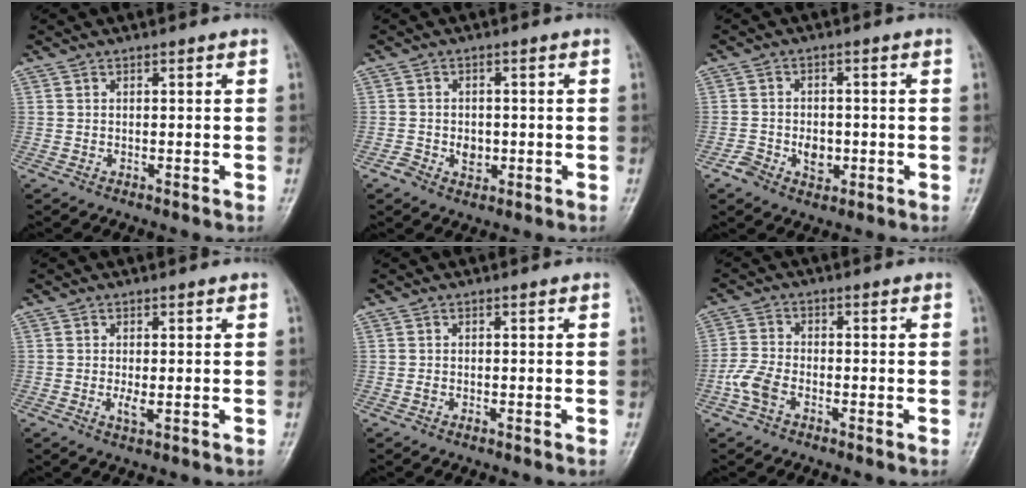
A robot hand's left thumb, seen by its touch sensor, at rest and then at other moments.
{"total": 3.5, "force": [-1.0, 2.8, 1.9], "torque": [-0.017, 0.003, -0.013]}
{"total": 5.2, "force": [-1.8, 3.8, 3.0], "torque": [-0.036, 0.010, -0.027]}
{"total": 2.0, "force": [-0.2, 0.7, 1.9], "torque": [-0.037, -0.006, -0.002]}
{"total": 0.5, "force": [-0.3, 0.2, 0.4], "torque": [-0.008, 0.006, -0.002]}
{"total": 4.9, "force": [-2.6, 2.8, 3.1], "torque": [-0.070, 0.011, -0.057]}